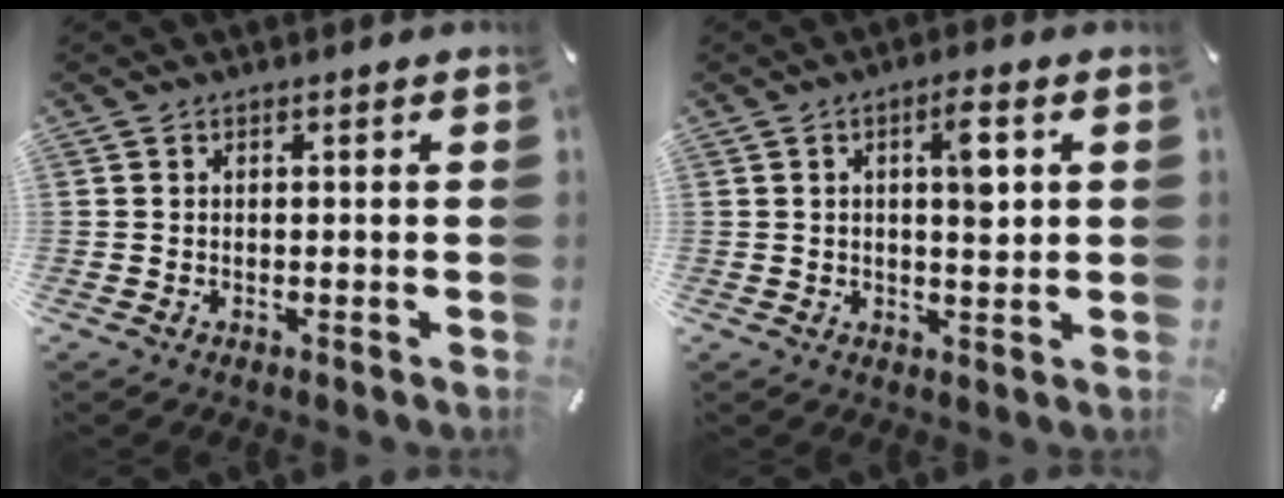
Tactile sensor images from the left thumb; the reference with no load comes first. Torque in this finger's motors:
{"motor_torque": [0.04, 0.22, 0.10, -0.06, 0.06]}